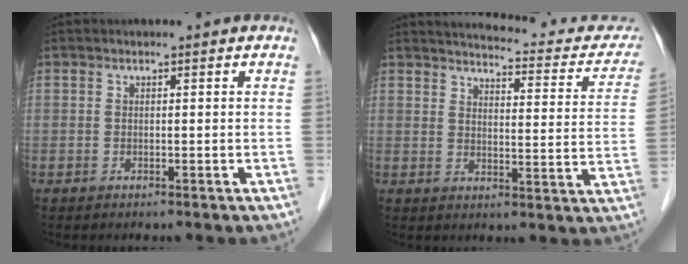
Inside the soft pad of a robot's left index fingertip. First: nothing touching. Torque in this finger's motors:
{"motor_torque": [0.60, -0.84, 0.10, 0.01]}